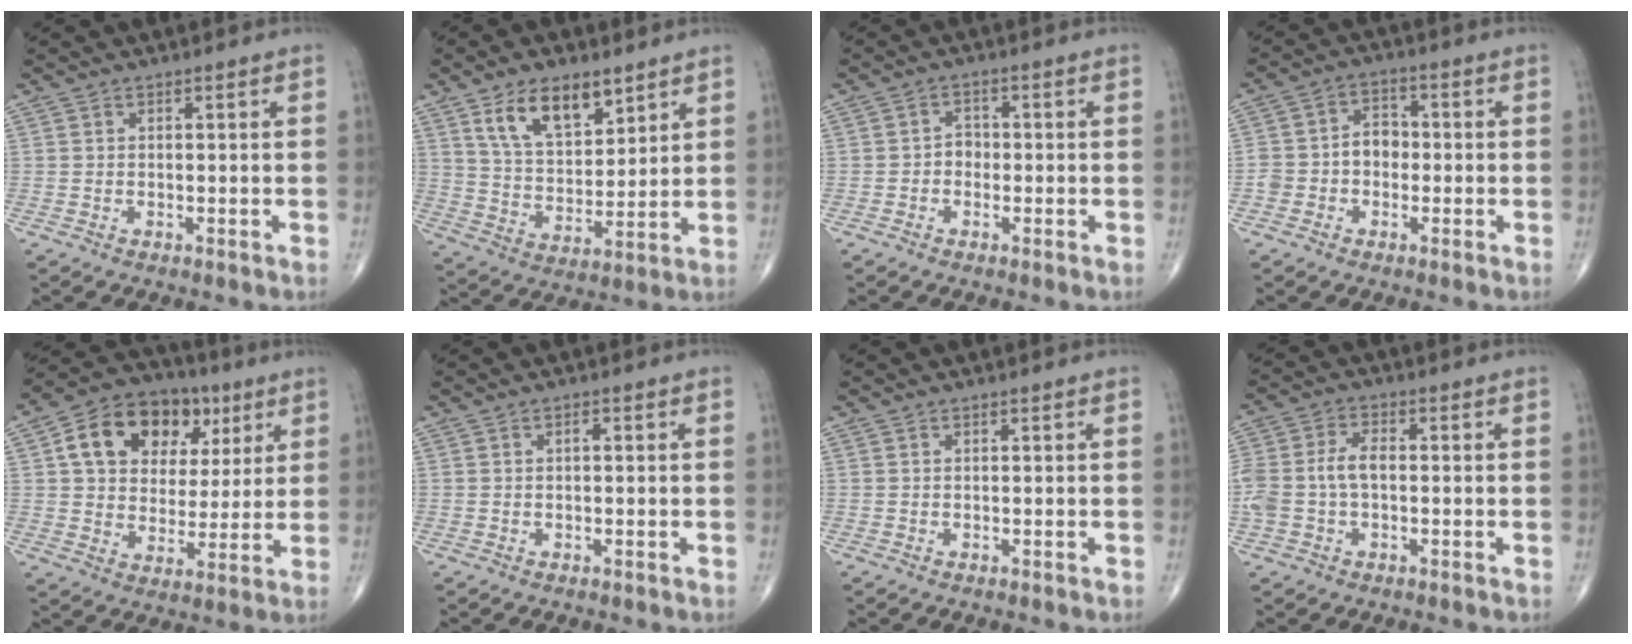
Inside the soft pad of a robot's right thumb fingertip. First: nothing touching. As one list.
[{"total": 12.5, "force": [7.2, 6.3, 8.0], "torque": [-0.117, -0.039, 0.140]}, {"total": 2.4, "force": [-0.6, 1.9, 1.2], "torque": [-0.002, 0.009, -0.017]}, {"total": 6.2, "force": [-1.0, 4.9, 3.5], "torque": [-0.042, 0.032, -0.027]}, {"total": 17.6, "force": [6.2, 12.8, 10.4], "torque": [-0.135, 0.008, 0.100]}, {"total": 0.9, "force": [0.1, 0.4, 0.8], "torque": [-0.014, 0.002, 0.000]}, {"total": 0.0}, {"total": 7.4, "force": [-0.6, 4.4, 5.9], "torque": [-0.141, 0.024, -0.014]}]